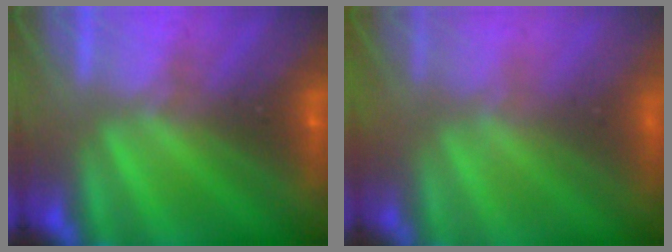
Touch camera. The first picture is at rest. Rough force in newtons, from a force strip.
{"total": 6.9}